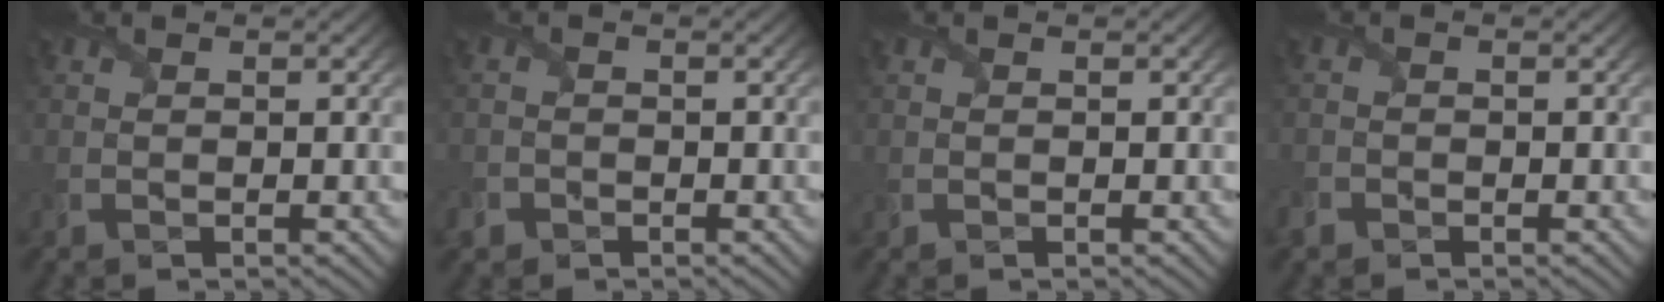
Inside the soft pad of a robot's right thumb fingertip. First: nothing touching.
{"total": 1.9, "force": [-1.2, 1.5, 0.3], "torque": [-0.006, -0.005, -0.030]}
{"total": 0.0}
{"total": 1.4, "force": [-1.0, 0.9, 0.3], "torque": [-0.010, -0.003, -0.028]}